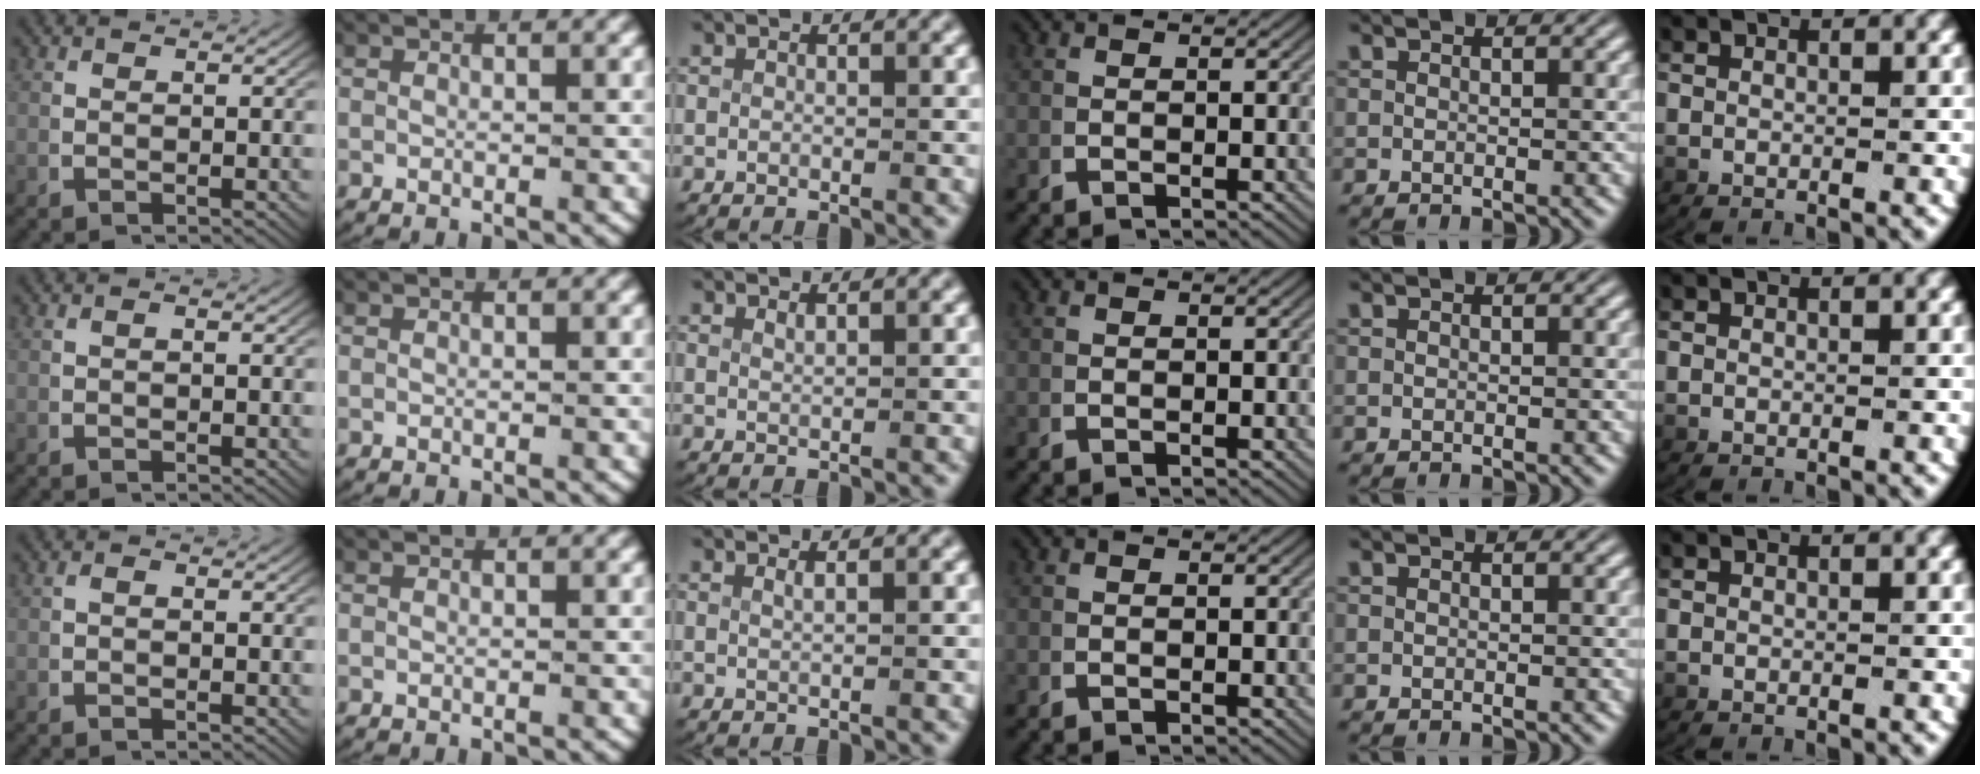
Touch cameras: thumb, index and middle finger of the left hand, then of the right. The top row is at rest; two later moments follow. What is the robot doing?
{"motion": "lift_and_place", "object": "paper"}